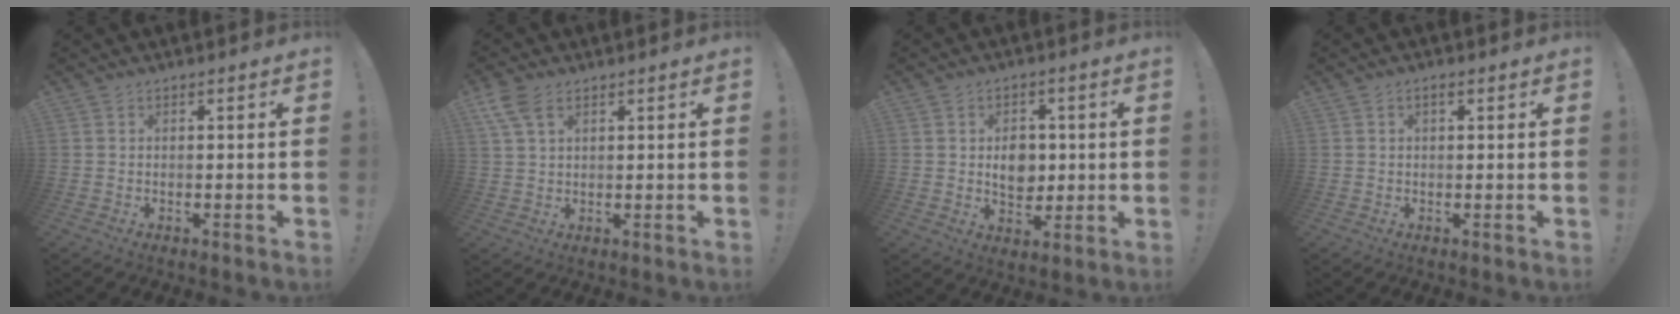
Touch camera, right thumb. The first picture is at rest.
{"total": 6.5, "force": [3.5, 3.5, 4.2], "torque": [-0.085, -0.012, 0.068]}
{"total": 7.3, "force": [0.6, 6.1, 4.1], "torque": [-0.042, -0.004, 0.010]}
{"total": 1.4, "force": [0.6, 0.8, 1.0], "torque": [-0.018, 0.002, 0.009]}